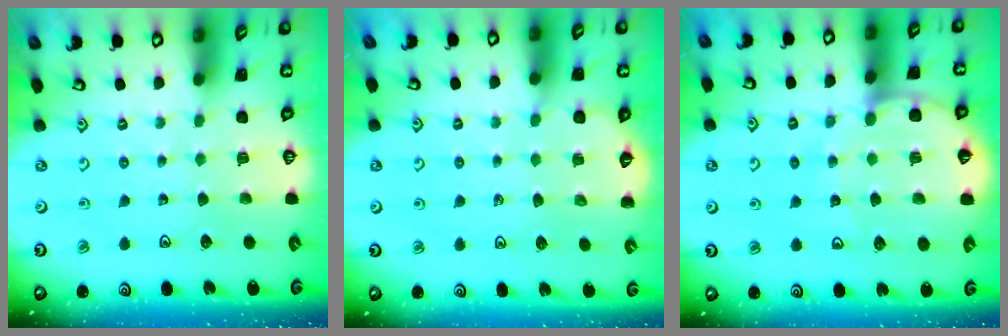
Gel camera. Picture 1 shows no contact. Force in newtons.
{"total": 3.3, "press": 2.8, "slide": 1.8}
{"total": 9.3, "press": 9.2, "slide": 1.2}